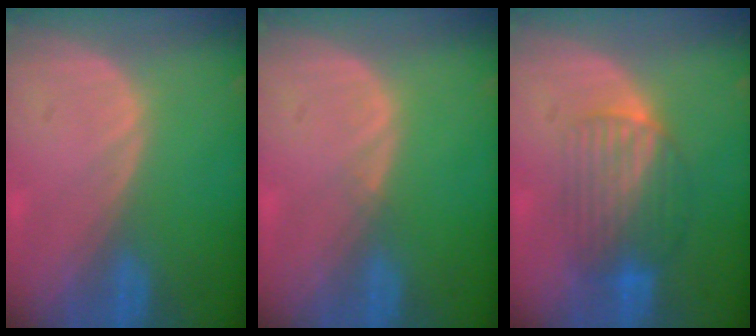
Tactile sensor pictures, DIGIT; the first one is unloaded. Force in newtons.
{"total": 0.5, "press": 0.5, "slide": 0.1}
{"total": 6.5, "press": 6.4, "slide": 1.0}